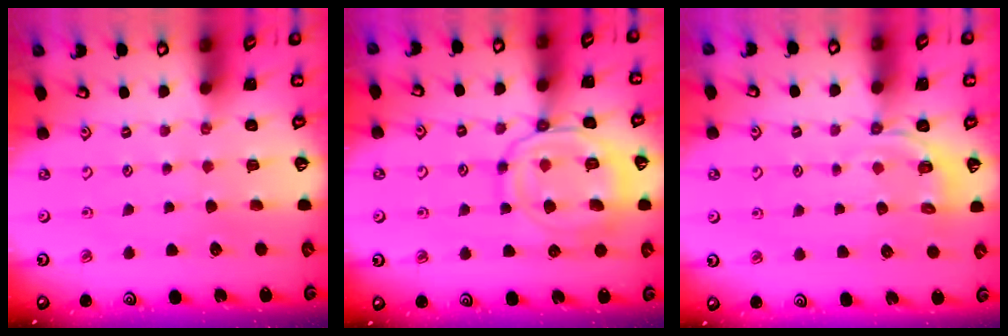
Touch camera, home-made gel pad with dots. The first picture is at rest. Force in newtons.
{"total": 14.2, "press": 14.2, "slide": 1.5}
{"total": 4.5, "press": 4.1, "slide": 1.8}